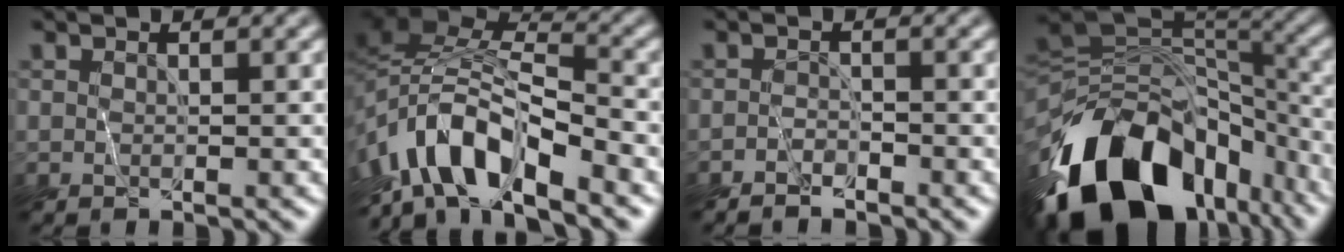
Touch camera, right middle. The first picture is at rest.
{"total": 8.9, "force": [-6.2, 2.6, 5.9], "torque": [-0.098, 0.014, -0.130]}
{"total": 1.7, "force": [-1.7, -0.1, -0.2], "torque": [0.002, 0.000, -0.039]}
{"total": 15.2, "force": [-9.1, 8.7, 8.5], "torque": [-0.173, 0.008, -0.154]}